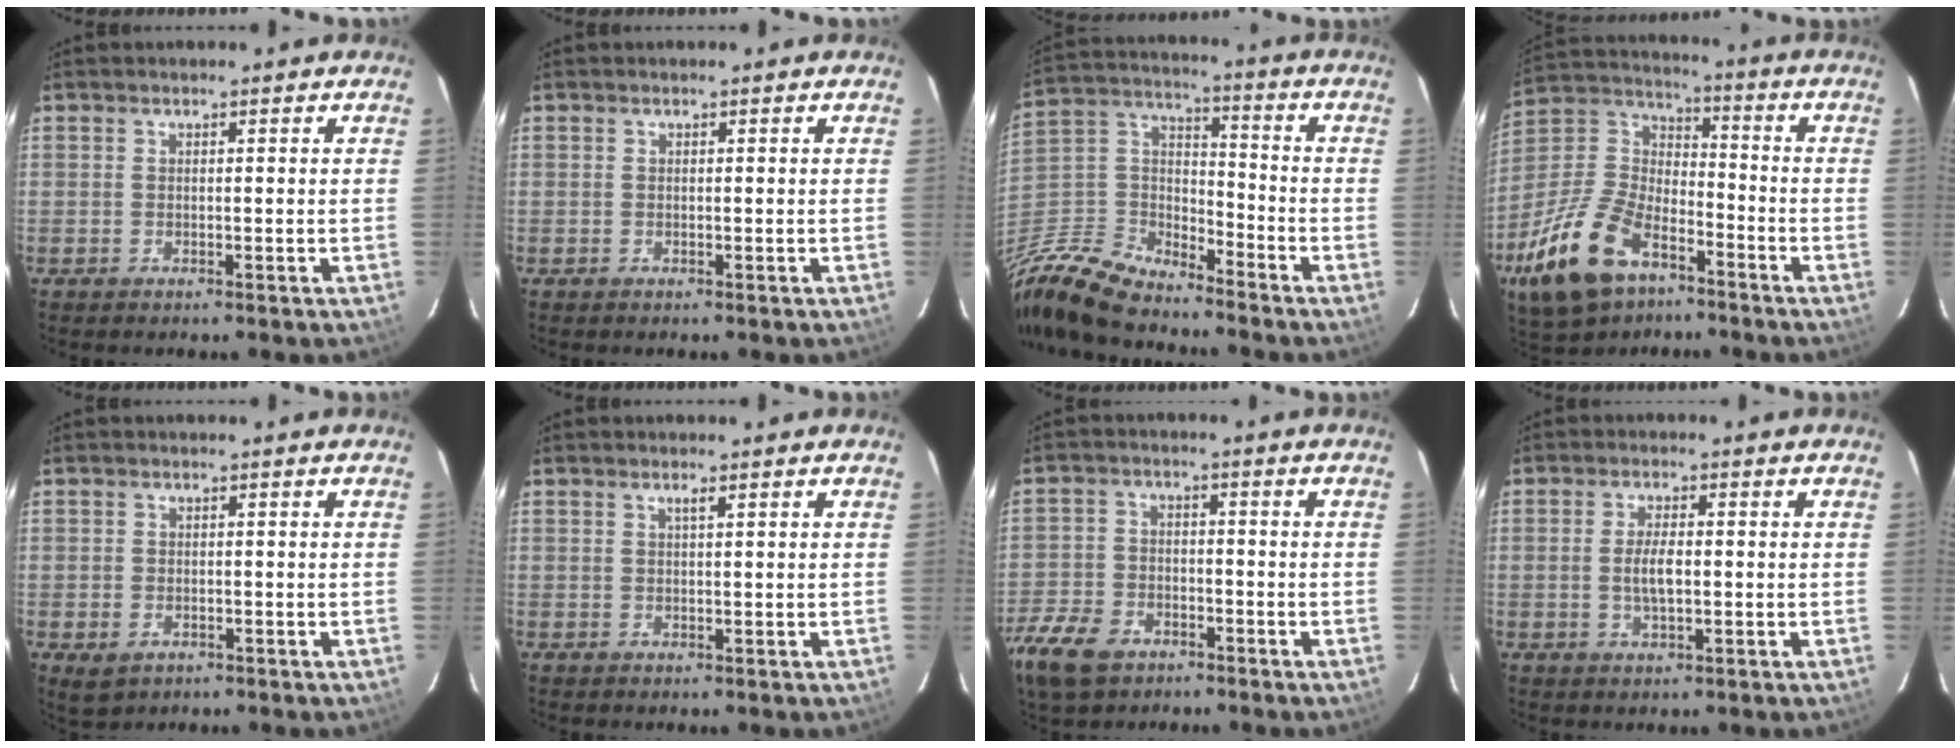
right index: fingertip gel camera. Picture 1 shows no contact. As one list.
[{"total": 0.0}, {"total": 18.0, "force": [-13.7, 8.1, 8.5], "torque": [-0.216, -0.002, -0.266]}, {"total": 20.1, "force": [-11.2, 11.0, 12.5], "torque": [-0.281, -0.004, -0.204]}, {"total": 3.2, "force": [-1.3, 2.4, 1.6], "torque": [-0.028, -0.009, -0.015]}, {"total": 0.9, "force": [0.6, 0.0, 0.7], "torque": [-0.013, 0.001, 0.010]}, {"total": 12.0, "force": [-7.5, 7.5, 5.7], "torque": [-0.165, -0.007, -0.144]}, {"total": 4.1, "force": [-0.3, 1.4, 3.8], "torque": [-0.074, 0.000, -0.004]}]